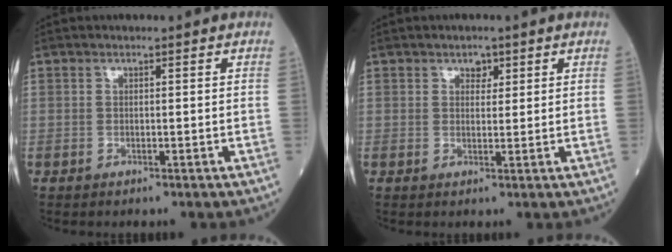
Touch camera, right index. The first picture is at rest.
{"total": 1.8, "force": [1.0, 1.2, 0.8], "torque": [-0.004, -0.001, 0.012]}